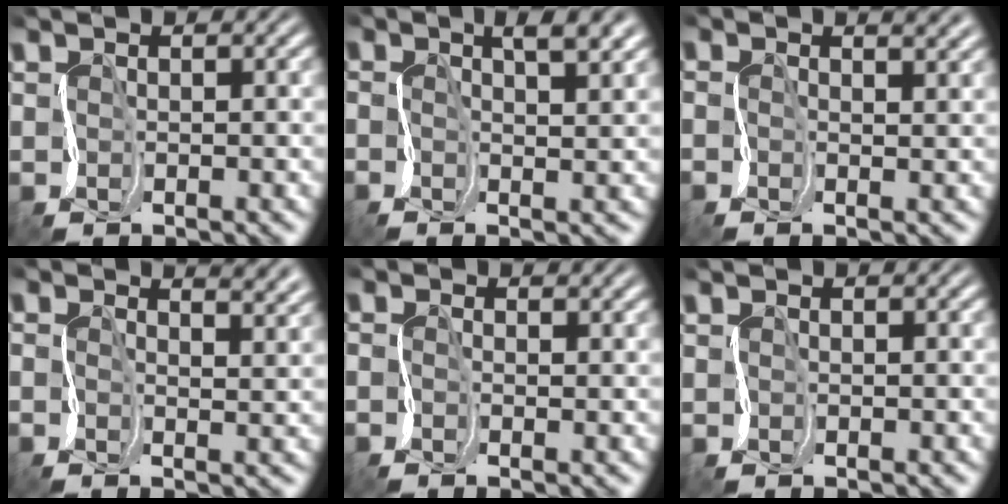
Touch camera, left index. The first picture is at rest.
{"total": 4.8, "force": [1.7, 1.4, 4.2], "torque": [-0.031, 0.019, 0.015]}
{"total": 3.4, "force": [1.4, 1.6, 2.7], "torque": [-0.020, 0.015, -0.004]}
{"total": 4.2, "force": [2.5, 1.7, 2.9], "torque": [-0.032, 0.023, 0.009]}
{"total": 0.7, "force": [-0.4, 0.3, 0.6], "torque": [-0.002, -0.002, -0.005]}
{"total": 0.0}